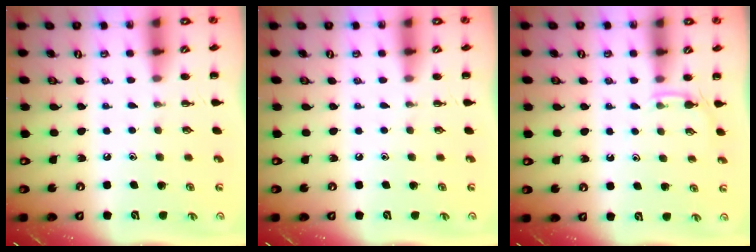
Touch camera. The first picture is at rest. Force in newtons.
{"total": 0.0}
{"total": 3.3, "press": 3.1, "slide": 1.1}